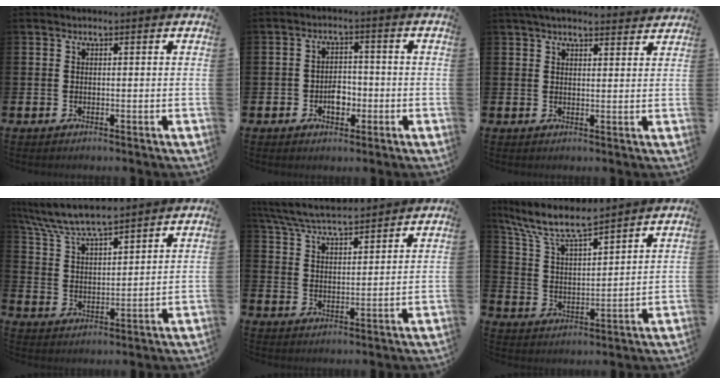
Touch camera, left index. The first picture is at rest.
{"total": 3.3, "force": [-1.1, 2.4, 1.9], "torque": [-0.026, 0.001, -0.026]}
{"total": 3.6, "force": [3.4, 0.6, 1.0], "torque": [-0.026, -0.009, 0.062]}
{"total": 7.2, "force": [6.8, 0.8, 2.1], "torque": [-0.076, -0.031, 0.123]}
{"total": 6.4, "force": [6.1, 0.8, 1.6], "torque": [-0.062, -0.027, 0.111]}
{"total": 8.7, "force": [7.6, 1.3, 4.0], "torque": [-0.112, -0.036, 0.134]}